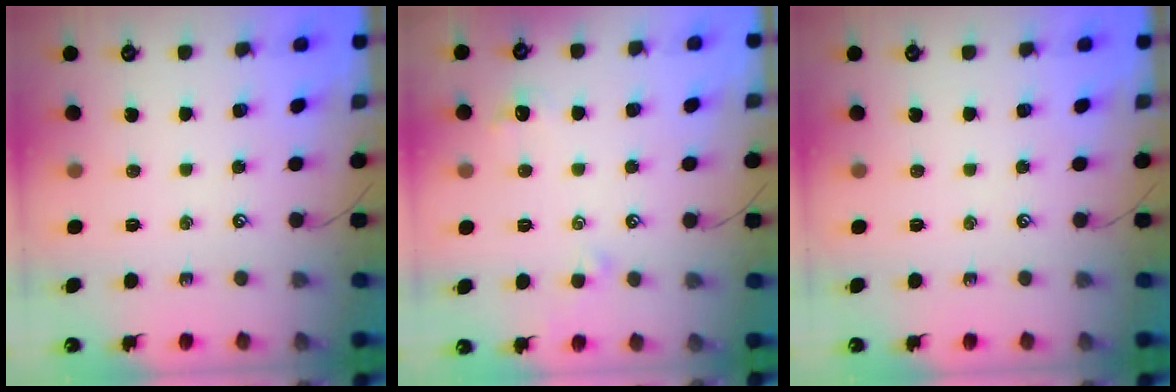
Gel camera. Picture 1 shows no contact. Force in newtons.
{"total": 1.0, "press": 0.9, "slide": 0.6}
{"total": 0.0}